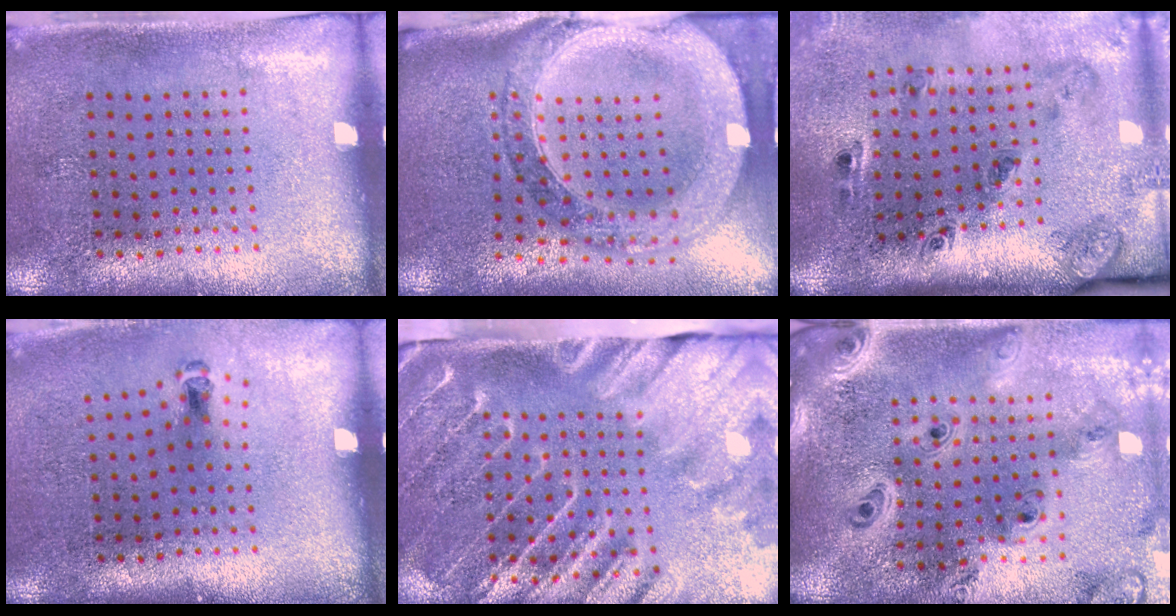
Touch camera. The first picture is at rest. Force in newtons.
{"total": 2.6, "press": 2.3, "slide": 1.3}
{"total": 3.4, "press": 2.1, "slide": 2.6}
{"total": 0.6, "press": 0.3, "slide": 0.5}
{"total": 4.0, "press": 3.3, "slide": 2.3}
{"total": 3.9, "press": 3.0, "slide": 2.5}